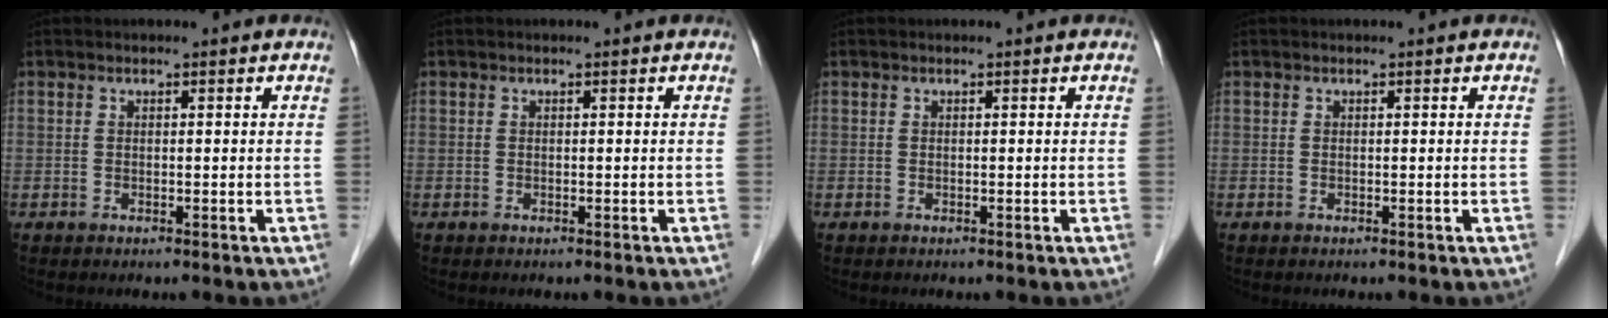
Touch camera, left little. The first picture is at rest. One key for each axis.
{"total": 0.0}
{"total": 0.0}
{"total": 0.0}